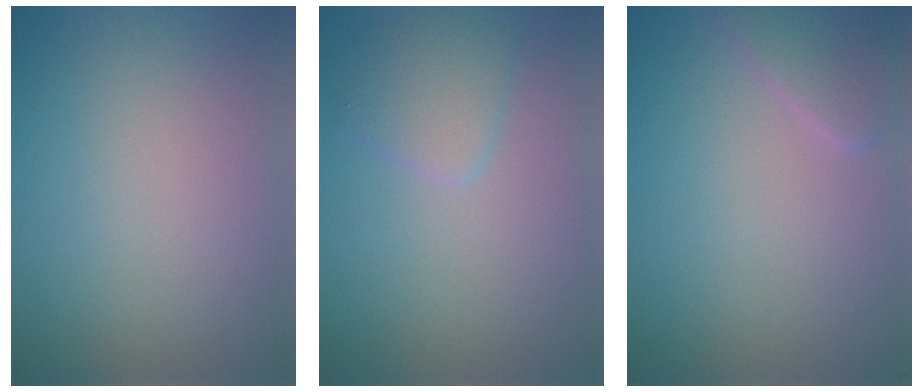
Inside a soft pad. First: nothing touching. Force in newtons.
{"total": 2.3, "press": 2.3, "slide": 0.1}
{"total": 2.4, "press": 2.4, "slide": 0.1}